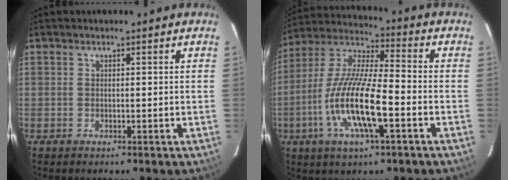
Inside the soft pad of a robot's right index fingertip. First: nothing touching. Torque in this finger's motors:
{"motor_torque": [1.86, -0.28, 1.06, 0.21]}